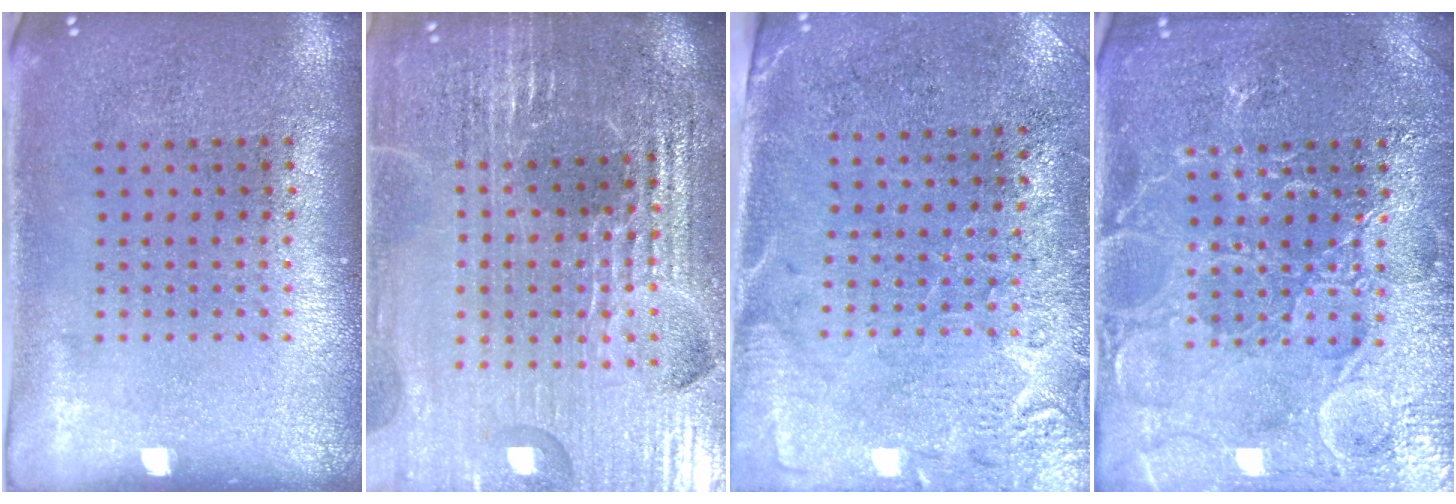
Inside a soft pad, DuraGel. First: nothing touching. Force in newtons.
{"total": 5.8, "press": 5.2, "slide": 2.5}
{"total": 2.7, "press": 2.4, "slide": 1.2}
{"total": 4.4, "press": 4.4, "slide": 0.5}